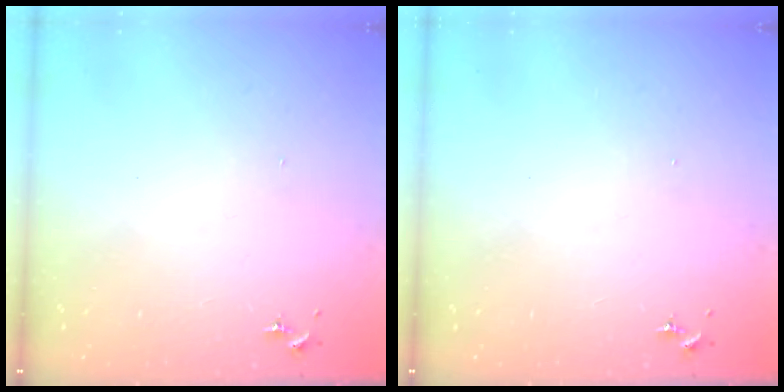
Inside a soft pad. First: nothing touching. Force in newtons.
{"total": 0.0}